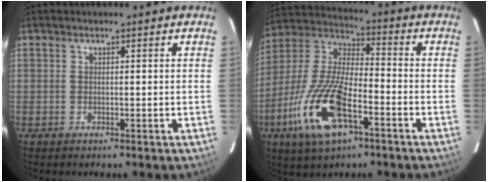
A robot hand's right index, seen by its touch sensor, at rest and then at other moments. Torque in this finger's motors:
{"motor_torque": [1.19, -0.96, 0.43, 0.21]}